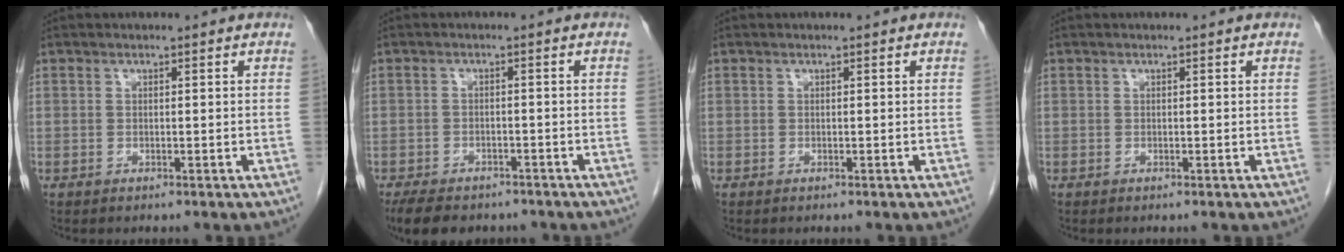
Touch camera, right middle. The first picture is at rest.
{"total": 9.2, "force": [-7.2, 4.1, 3.9], "torque": [-0.067, -0.006, -0.100]}
{"total": 0.0}
{"total": 0.0}